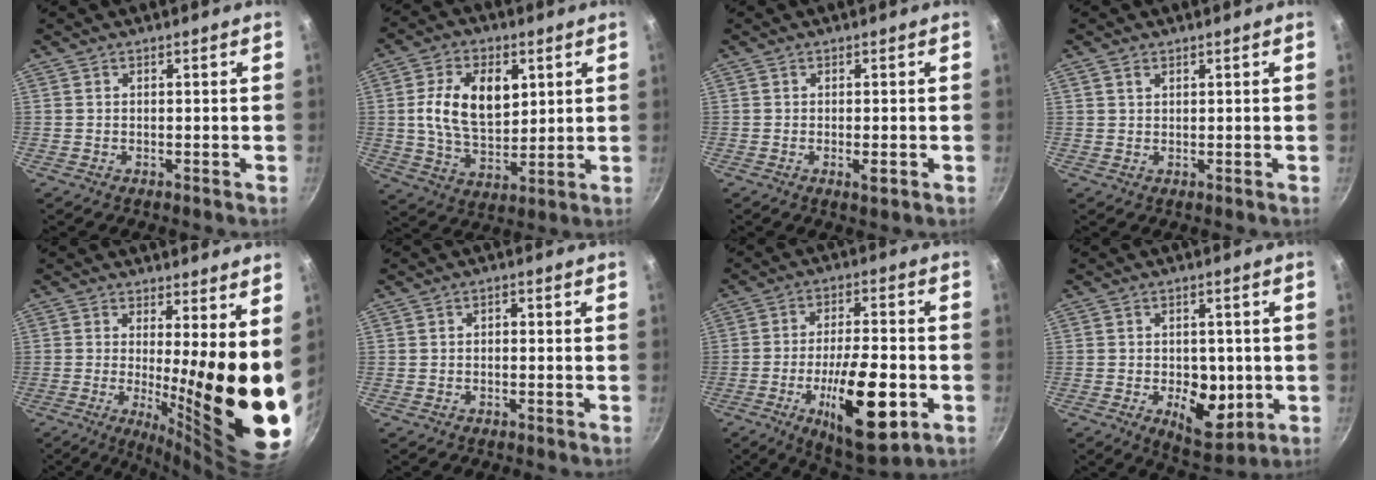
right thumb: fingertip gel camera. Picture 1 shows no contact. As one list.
[{"total": 14.2, "force": [3.2, 8.9, 10.6], "torque": [-0.164, -0.011, 0.055]}, {"total": 2.3, "force": [-0.7, 0.7, 2.0], "torque": [-0.040, -0.001, -0.011]}, {"total": 1.4, "force": [0.8, 0.9, 0.7], "torque": [-0.011, -0.001, 0.014]}, {"total": 16.1, "force": [0.5, 3.0, 15.8], "torque": [-0.212, -0.045, 0.014]}, {"total": 1.1, "force": [-0.4, 0.6, 0.8], "torque": [-0.012, 0.009, -0.007]}, {"total": 18.0, "force": [-5.8, 6.2, 15.9], "torque": [-0.248, 0.020, -0.088]}, {"total": 10.3, "force": [-2.1, 6.2, 8.0], "torque": [-0.074, -0.010, -0.019]}]